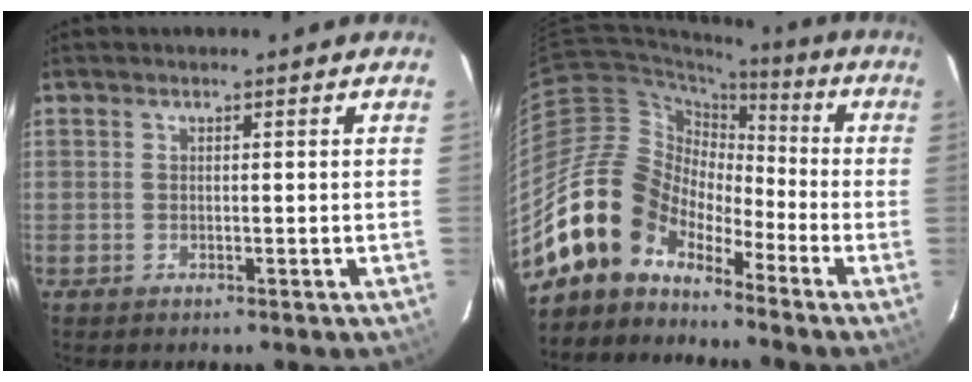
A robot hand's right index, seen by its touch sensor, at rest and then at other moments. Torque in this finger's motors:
{"motor_torque": [0.62, -0.66, 0.00, -0.21]}